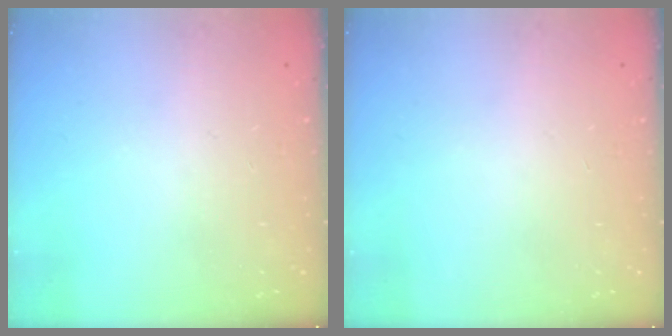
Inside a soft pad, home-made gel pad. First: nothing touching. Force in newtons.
{"total": 0.0}